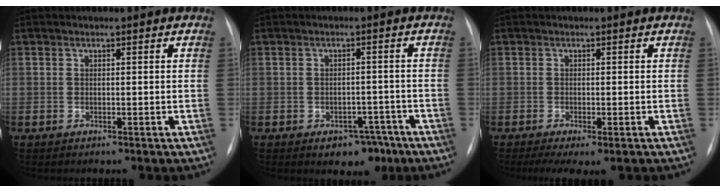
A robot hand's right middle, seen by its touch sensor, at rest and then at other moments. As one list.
[{"total": 4.8, "force": [-3.0, 3.0, 2.2], "torque": [-0.017, 0.015, -0.031]}, {"total": 5.7, "force": [-3.7, 1.5, 4.0], "torque": [-0.058, -0.016, -0.055]}]